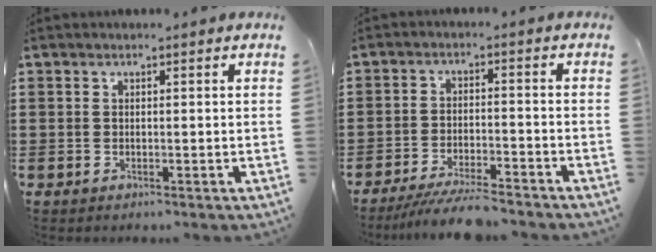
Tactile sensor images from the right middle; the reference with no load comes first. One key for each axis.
{"total": 5.7, "fx": -5.3, "fy": 0.5, "fz": 2.1, "tx": -0.037, "ty": -0.004, "tz": -0.102}